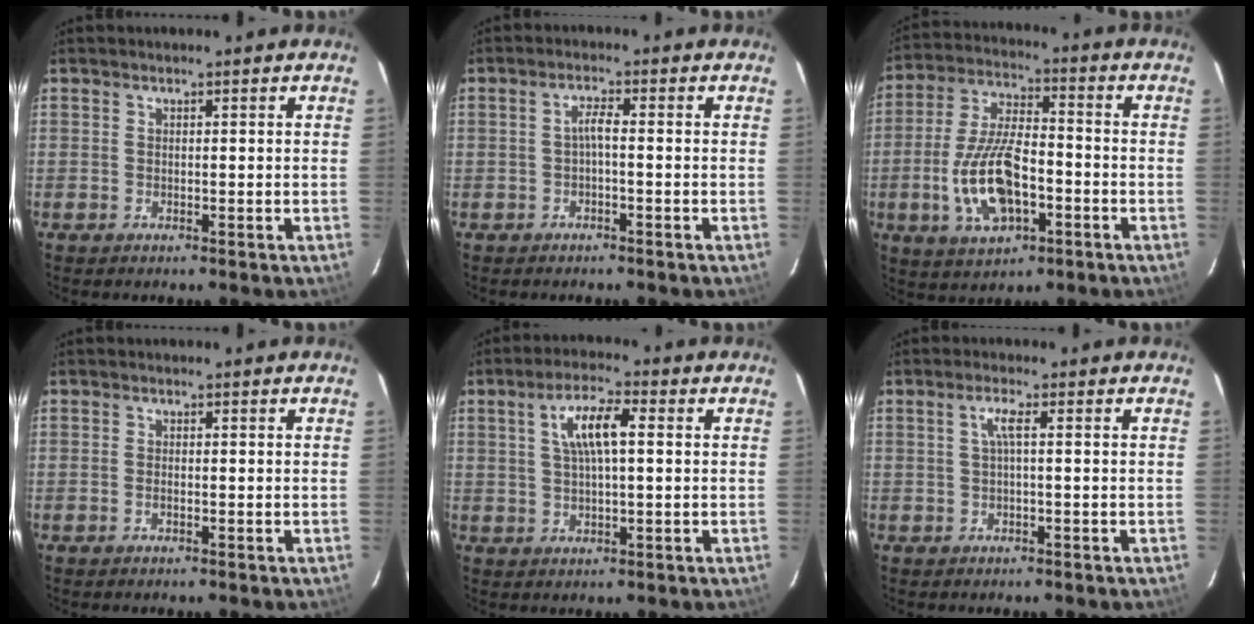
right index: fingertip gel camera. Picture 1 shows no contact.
{"total": 2.0, "force": [-0.7, 0.2, 1.9], "torque": [-0.038, 0.007, -0.012]}
{"total": 14.6, "force": [-4.4, 6.4, 12.3], "torque": [-0.259, 0.000, -0.076]}
{"total": 0.9, "force": [-0.4, 0.2, 0.7], "torque": [-0.016, 0.002, -0.007]}
{"total": 7.3, "force": [1.6, 2.1, 6.8], "torque": [-0.127, 0.013, 0.033]}
{"total": 2.2, "force": [0.1, -0.1, 2.2], "torque": [-0.044, 0.005, 0.000]}